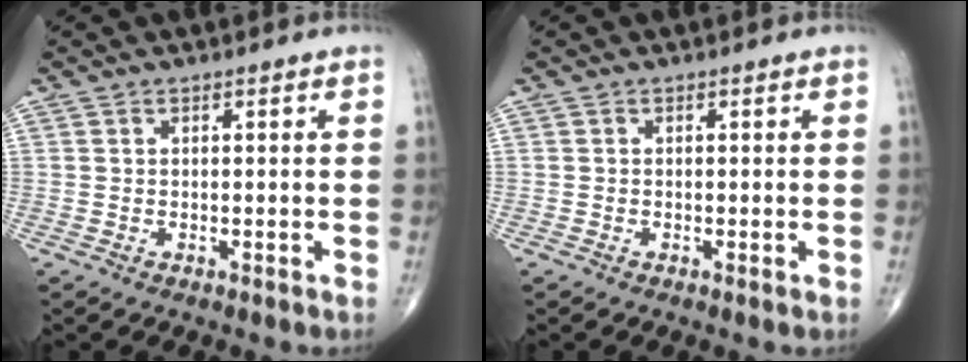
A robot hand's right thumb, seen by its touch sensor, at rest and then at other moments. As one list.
[{"total": 0.0}]